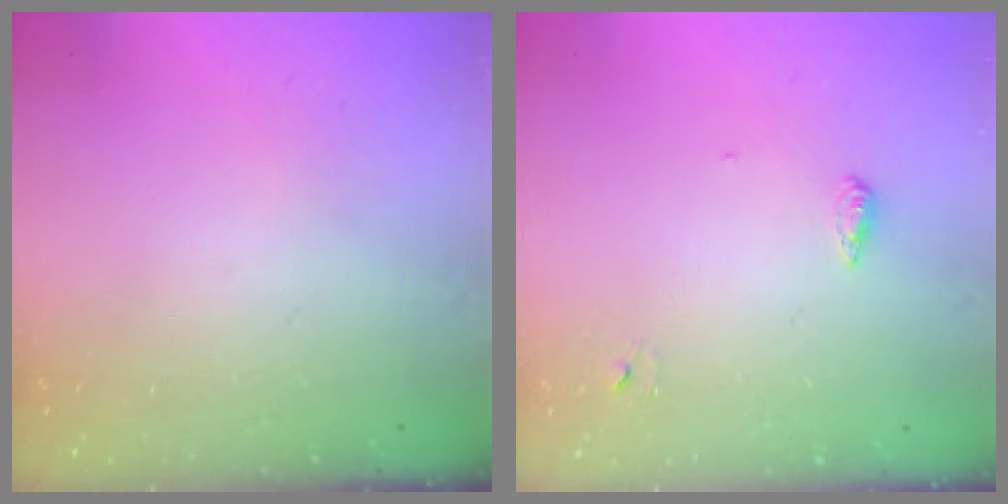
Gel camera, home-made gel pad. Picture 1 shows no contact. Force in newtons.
{"total": 4.6, "press": 4.4, "slide": 1.0}